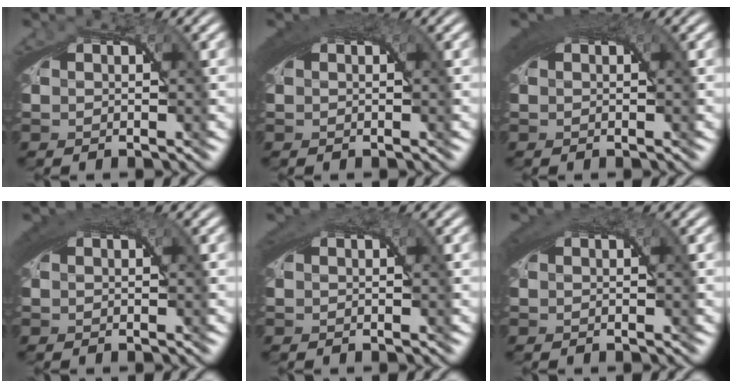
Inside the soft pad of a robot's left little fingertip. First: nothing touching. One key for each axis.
{"total": 3.6, "fx": 1.6, "fy": 1.2, "fz": 2.9, "tx": -0.042, "ty": 0.014, "tz": 0.021}
{"total": 3.9, "fx": 1.7, "fy": 1.3, "fz": 3.2, "tx": -0.044, "ty": 0.015, "tz": 0.022}
{"total": 3.0, "fx": 1.5, "fy": 1.0, "fz": 2.4, "tx": -0.037, "ty": 0.012, "tz": 0.020}
{"total": 2.2, "fx": 1.1, "fy": 1.0, "fz": 1.6, "tx": -0.026, "ty": 0.010, "tz": 0.014}
{"total": 2.6, "fx": 1.3, "fy": 0.9, "fz": 2.1, "tx": -0.033, "ty": 0.010, "tz": 0.017}